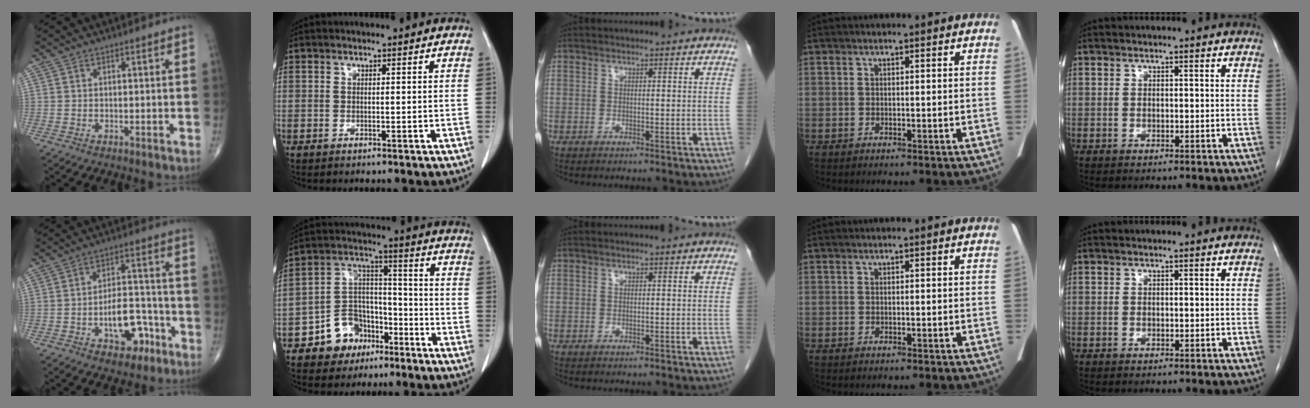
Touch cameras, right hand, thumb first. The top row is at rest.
{"thumb": {"total": 11.2, "force": [-4.7, 6.3, 7.9], "torque": [-0.092, 0.048, -0.066]}, "index": {"total": 9.9, "force": [-5.8, 7.3, 3.3], "torque": [-0.060, 0.030, -0.097]}}